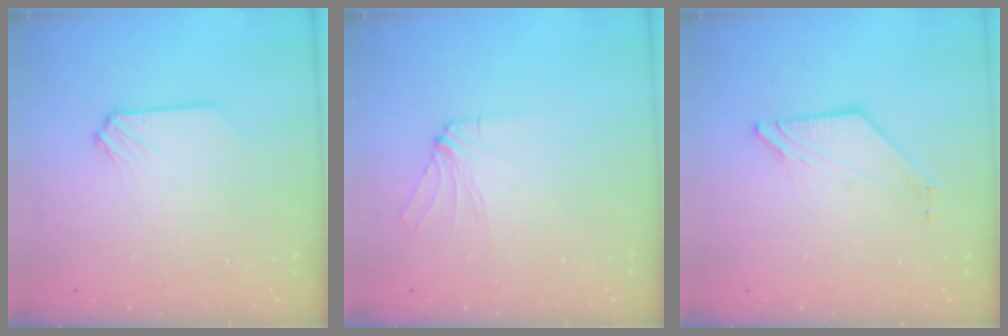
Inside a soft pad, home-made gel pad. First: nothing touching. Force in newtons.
{"total": 5.5, "press": 5.5, "slide": 0.6}
{"total": 2.9, "press": 2.9, "slide": 0.2}